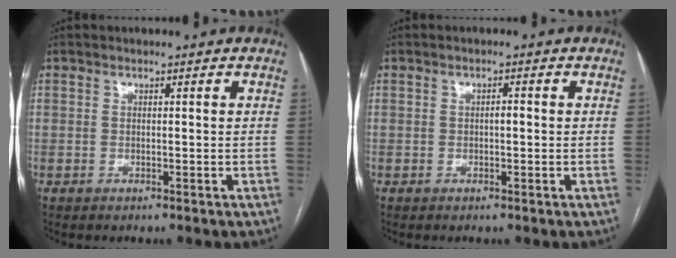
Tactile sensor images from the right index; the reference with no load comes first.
{"total": 1.0, "force": [-0.1, 0.3, 1.0], "torque": [-0.013, 0.003, -0.003]}